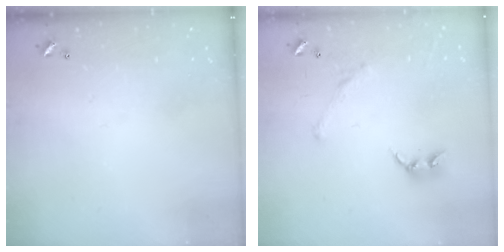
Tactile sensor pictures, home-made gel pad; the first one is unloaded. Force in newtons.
{"total": 2.3, "press": 2.0, "slide": 1.0}